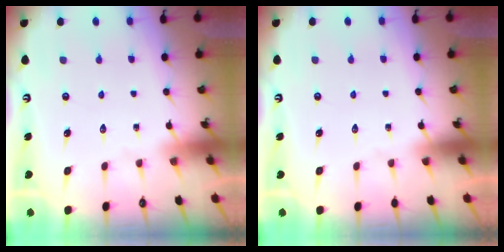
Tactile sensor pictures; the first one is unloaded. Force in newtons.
{"total": 0.0}